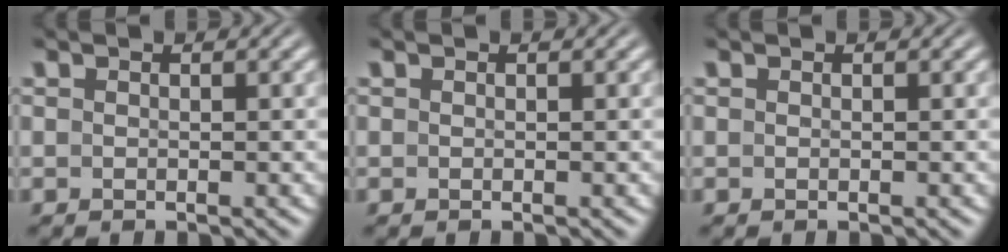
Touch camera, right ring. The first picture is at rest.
{"total": 0.0}
{"total": 0.0}